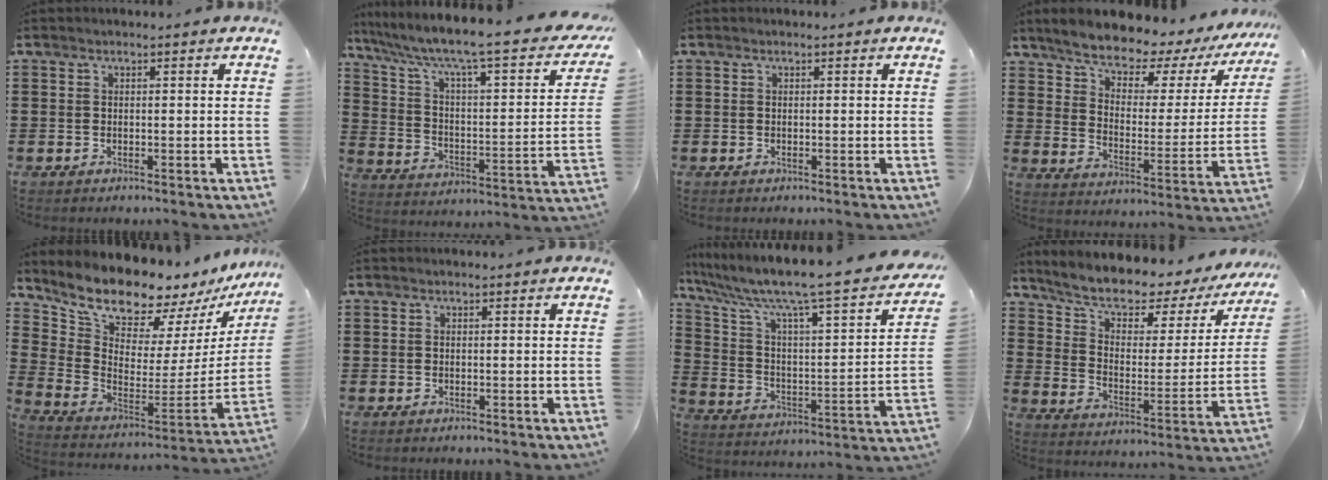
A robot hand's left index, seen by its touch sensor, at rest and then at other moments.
{"total": 7.1, "force": [4.6, 0.8, 5.3], "torque": [-0.121, -0.040, 0.063]}
{"total": 0.0}
{"total": 6.8, "force": [6.4, 1.4, 1.9], "torque": [-0.067, -0.054, 0.105]}
{"total": 11.6, "force": [10.8, 2.8, 3.2], "torque": [-0.106, -0.085, 0.193]}
{"total": 0.0}
{"total": 9.0, "force": [7.0, 0.8, 5.6], "torque": [-0.140, -0.057, 0.107]}
{"total": 6.3, "force": [5.2, 2.3, 2.9], "torque": [-0.076, -0.042, 0.082]}